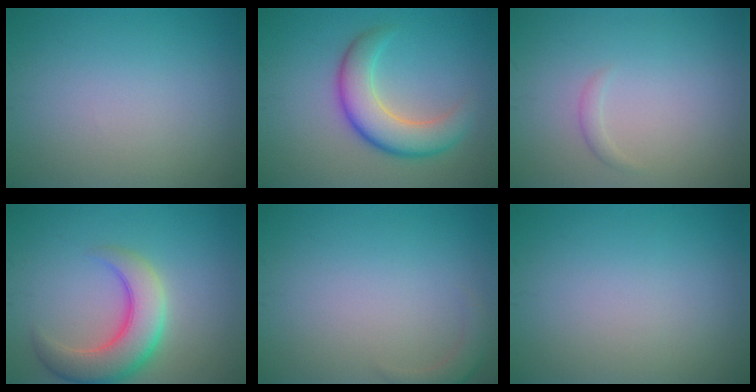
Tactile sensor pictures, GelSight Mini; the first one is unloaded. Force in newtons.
{"total": 5.9, "press": 5.8, "slide": 0.4}
{"total": 0.8, "press": 0.8, "slide": 0.1}
{"total": 6.5, "press": 6.5, "slide": 0.3}
{"total": 1.6, "press": 1.6, "slide": 0.3}
{"total": 0.0}